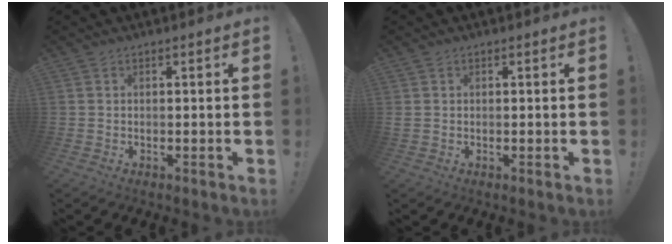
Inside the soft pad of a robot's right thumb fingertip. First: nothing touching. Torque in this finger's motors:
{"motor_torque": [-0.25, 0.28, 0.30, 0.05, 0.14]}